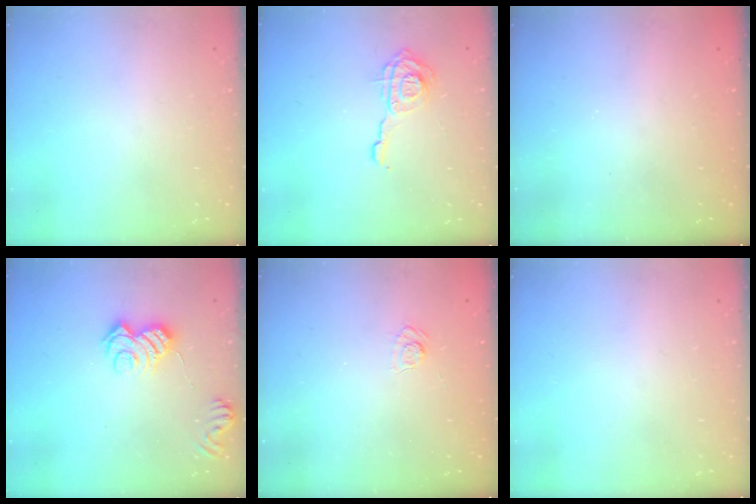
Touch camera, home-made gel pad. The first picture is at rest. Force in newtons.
{"total": 10.8, "press": 10.8, "slide": 0.9}
{"total": 2.3, "press": 2.1, "slide": 1.0}
{"total": 9.6, "press": 9.6, "slide": 0.4}
{"total": 3.8, "press": 3.6, "slide": 1.4}
{"total": 0.0}